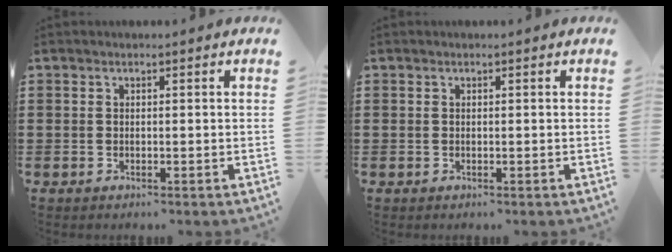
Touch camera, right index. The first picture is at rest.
{"total": 0.0}